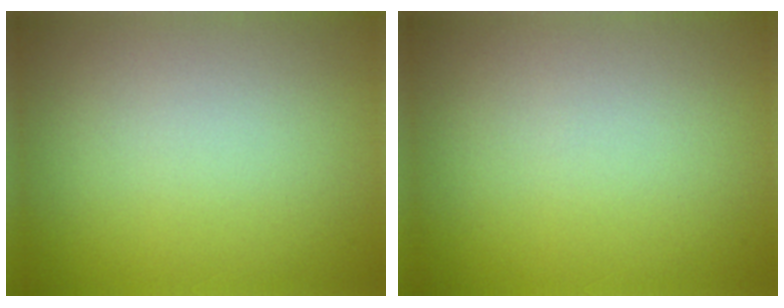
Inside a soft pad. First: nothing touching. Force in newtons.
{"total": 0.0}